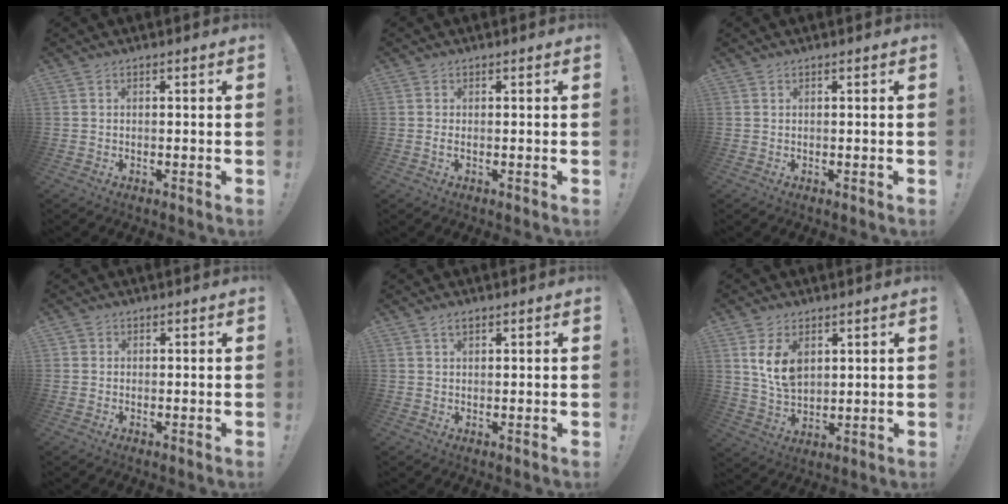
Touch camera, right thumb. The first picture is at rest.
{"total": 1.1, "force": [-0.3, 0.3, 1.0], "torque": [-0.018, 0.000, -0.005]}
{"total": 0.0}
{"total": 0.9, "force": [0.0, 0.9, 0.1], "torque": [-0.005, 0.003, 0.001]}
{"total": 1.8, "force": [1.0, 0.8, 1.2], "torque": [-0.025, 0.002, 0.018]}
{"total": 9.3, "force": [3.8, 6.0, 6.0], "torque": [-0.106, -0.008, 0.073]}